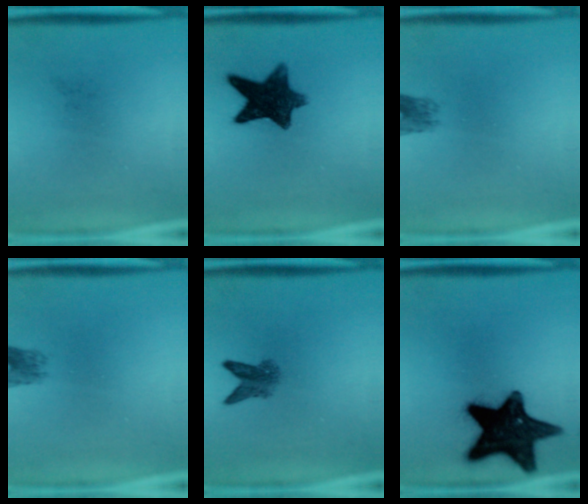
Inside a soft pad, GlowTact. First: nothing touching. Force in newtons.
{"total": 10.9}
{"total": 2.2}
{"total": 2.2}
{"total": 3.3}
{"total": 19.6}